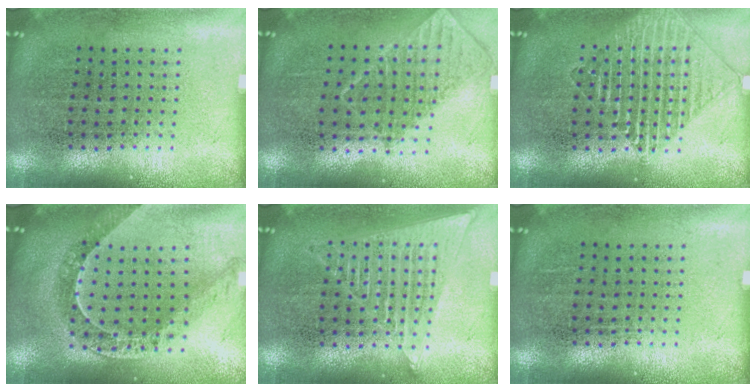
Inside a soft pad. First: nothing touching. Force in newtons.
{"total": 0.7, "press": 0.7, "slide": 0.1}
{"total": 2.8, "press": 2.8, "slide": 0.5}
{"total": 1.1, "press": 1.1, "slide": 0.2}
{"total": 1.3, "press": 1.3, "slide": 0.1}
{"total": 0.0}